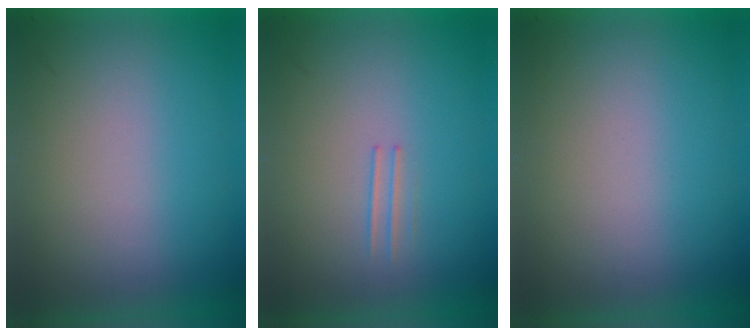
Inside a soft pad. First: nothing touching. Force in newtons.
{"total": 1.1}
{"total": 0.0}